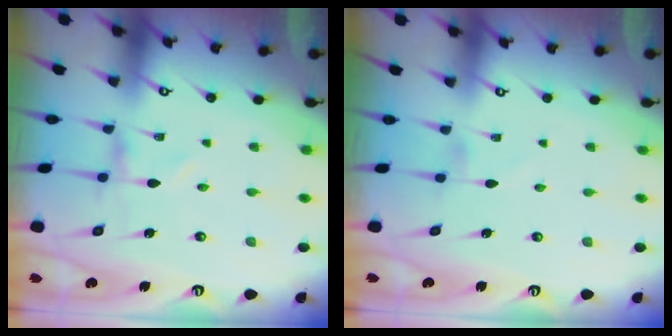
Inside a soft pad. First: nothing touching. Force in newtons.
{"total": 0.0}